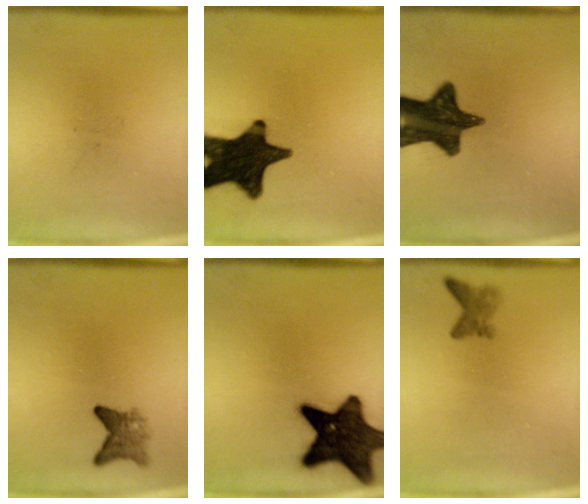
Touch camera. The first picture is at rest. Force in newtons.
{"total": 17.9}
{"total": 14.8}
{"total": 3.1}
{"total": 15.8}
{"total": 2.0}